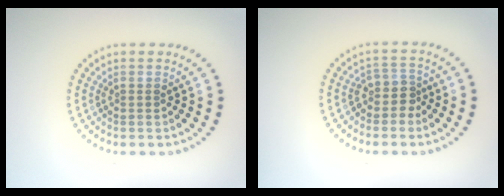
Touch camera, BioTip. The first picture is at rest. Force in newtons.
{"total": 2.0, "press": 1.5, "slide": 1.3}